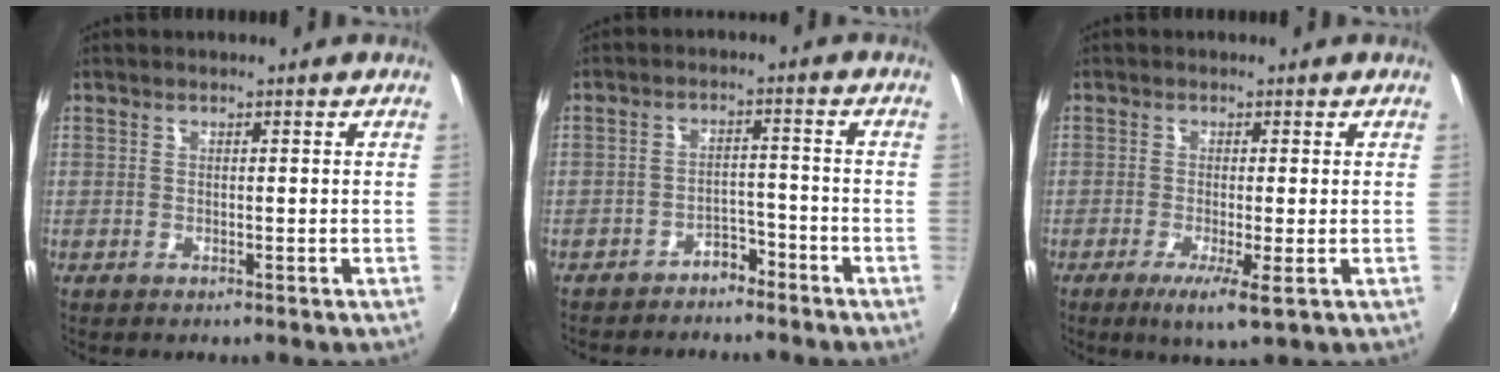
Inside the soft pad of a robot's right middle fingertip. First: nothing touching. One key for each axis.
{"total": 5.8, "fx": -4.9, "fy": 2.6, "fz": 1.6, "tx": -0.042, "ty": 0.014, "tz": -0.067}
{"total": 4.4, "fx": -1.8, "fy": 0.1, "fz": 4.1, "tx": -0.085, "ty": -0.015, "tz": -0.033}